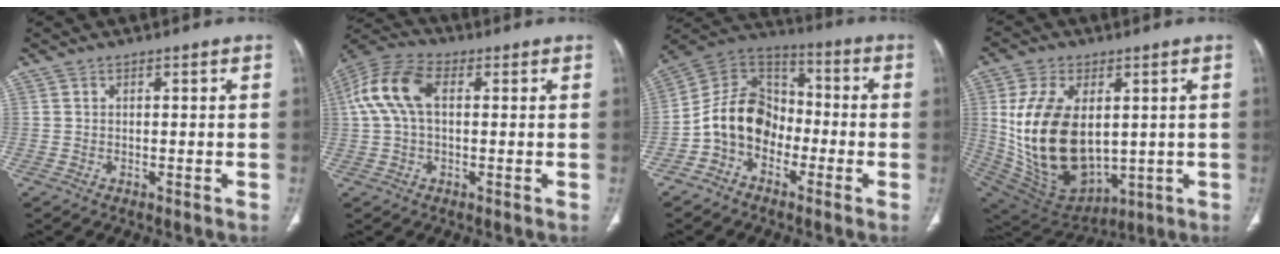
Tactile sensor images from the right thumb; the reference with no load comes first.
{"total": 11.0, "force": [1.8, 6.5, 8.7], "torque": [-0.194, 0.035, 0.029]}
{"total": 12.8, "force": [-4.0, 10.0, 7.0], "torque": [-0.105, 0.065, -0.088]}
{"total": 22.0, "force": [1.7, 13.4, 17.3], "torque": [-0.324, -0.023, 0.063]}